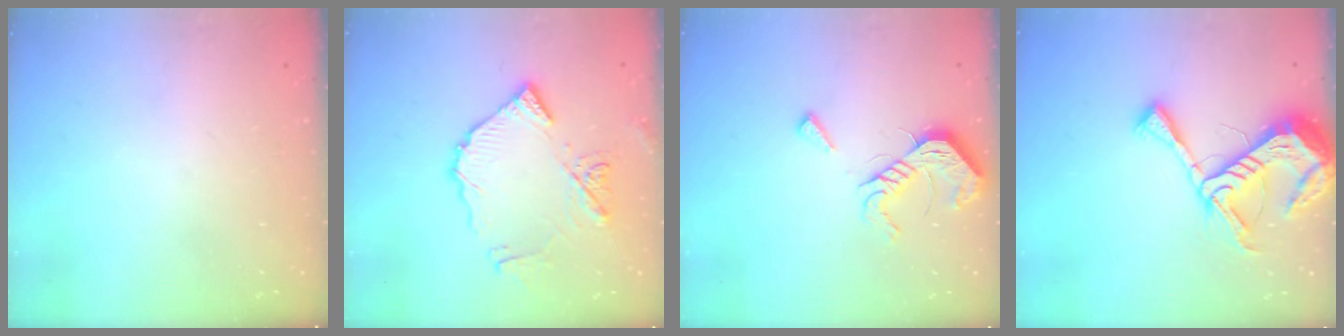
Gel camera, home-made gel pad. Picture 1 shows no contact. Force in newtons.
{"total": 14.4, "press": 14.3, "slide": 1.7}
{"total": 11.8, "press": 11.8, "slide": 0.8}
{"total": 14.1, "press": 14.0, "slide": 1.4}